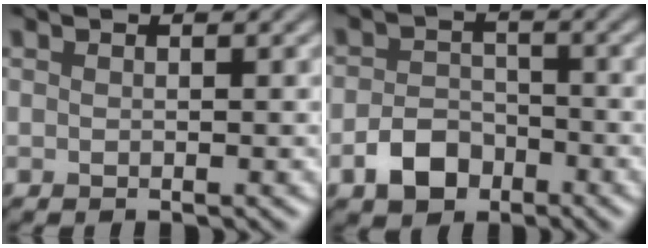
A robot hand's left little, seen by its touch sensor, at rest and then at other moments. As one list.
[{"total": 3.6, "force": [-2.1, 2.5, 1.7], "torque": [-0.027, 0.002, -0.041]}]